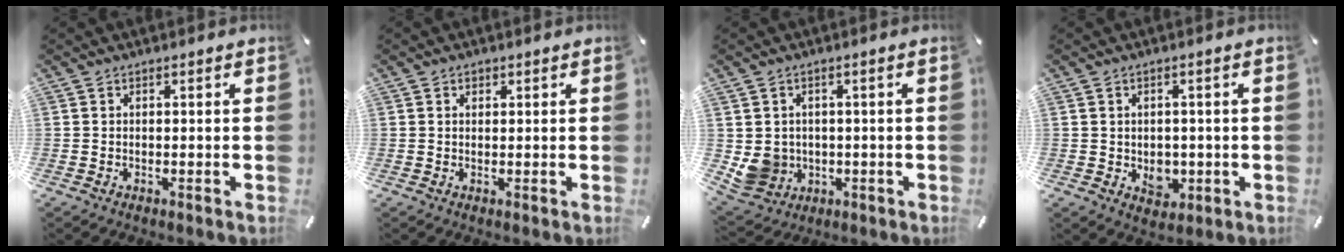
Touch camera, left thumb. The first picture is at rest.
{"total": 0.9, "force": [0.4, 0.7, 0.2], "torque": [0.004, 0.001, 0.005]}
{"total": 6.9, "force": [0.0, 6.7, 1.4], "torque": [-0.050, -0.002, 0.004]}
{"total": 5.0, "force": [-0.7, 4.2, 2.7], "torque": [-0.014, -0.004, -0.012]}